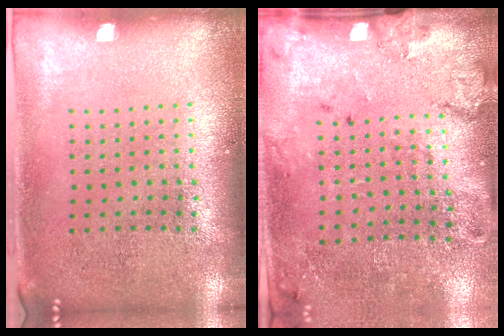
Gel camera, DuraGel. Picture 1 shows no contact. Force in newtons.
{"total": 2.1, "press": 1.5, "slide": 1.5}